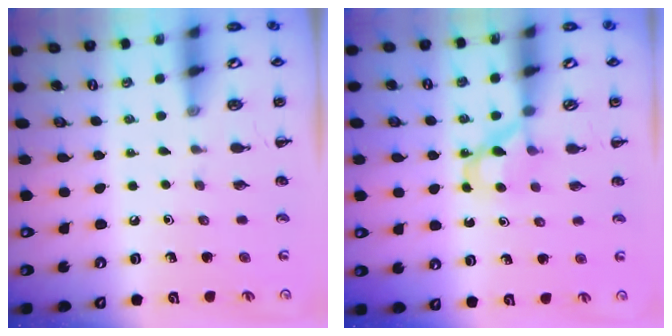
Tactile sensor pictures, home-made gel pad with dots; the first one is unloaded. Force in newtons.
{"total": 4.5, "press": 4.3, "slide": 1.2}